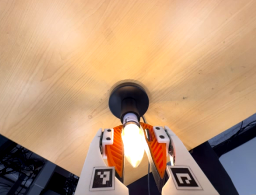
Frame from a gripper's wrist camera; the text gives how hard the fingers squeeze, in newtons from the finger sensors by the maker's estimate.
{"total": 24.4, "left": 19.8, "right": 29.0}